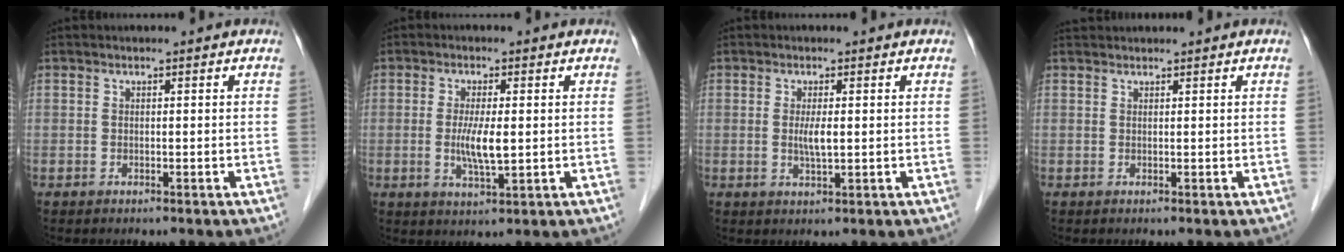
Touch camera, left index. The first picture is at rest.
{"total": 4.8, "force": [-0.1, 0.9, 4.7], "torque": [-0.096, -0.009, 0.000]}
{"total": 2.6, "force": [0.2, 0.4, 2.5], "torque": [-0.054, -0.004, 0.005]}
{"total": 2.0, "force": [2.0, 0.2, 0.3], "torque": [-0.006, 0.028, 0.037]}